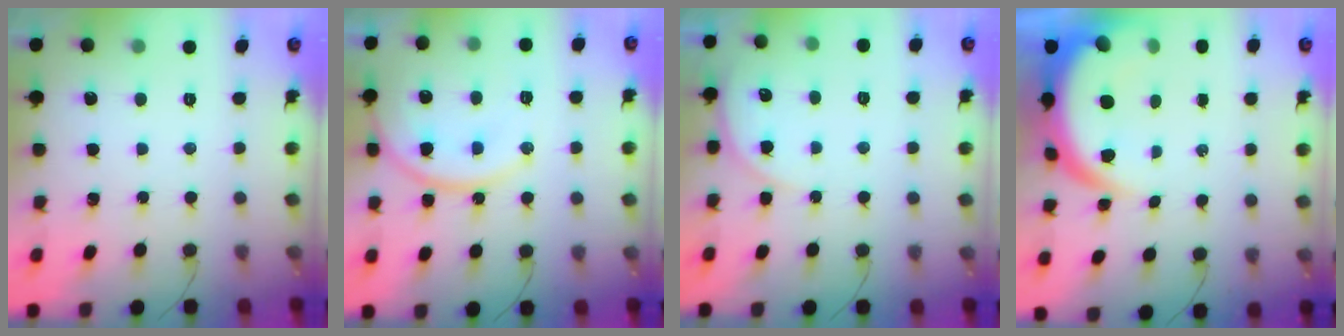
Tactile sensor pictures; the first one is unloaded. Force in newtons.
{"total": 14.2, "press": 14.0, "slide": 1.8}
{"total": 5.1, "press": 5.1, "slide": 0.4}
{"total": 9.3, "press": 9.2, "slide": 1.1}